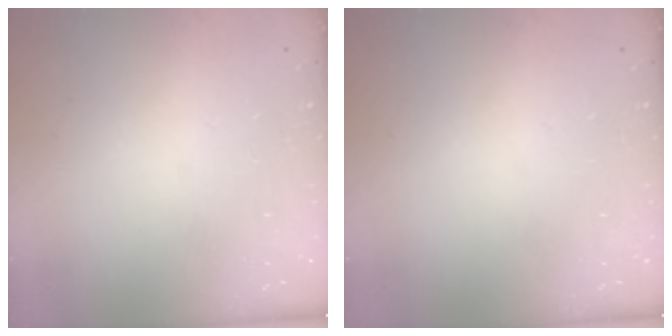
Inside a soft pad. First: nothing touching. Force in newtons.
{"total": 0.0}